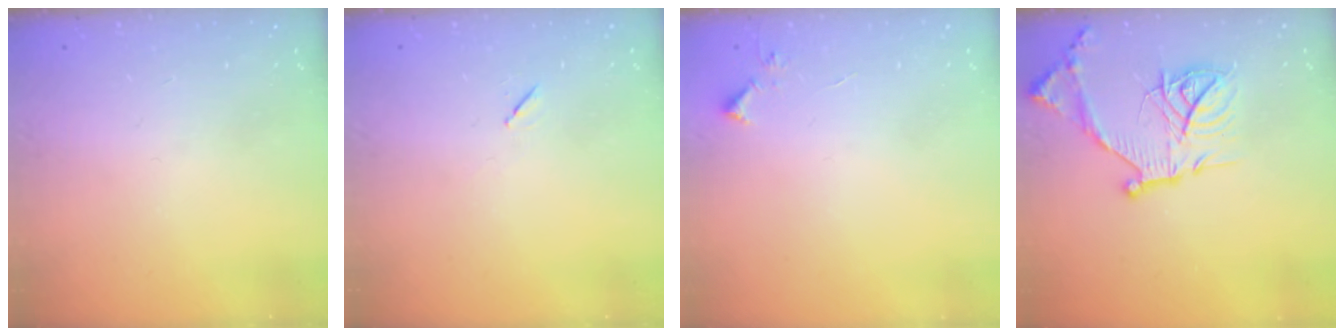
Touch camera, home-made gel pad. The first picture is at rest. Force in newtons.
{"total": 4.3, "press": 3.9, "slide": 1.8}
{"total": 3.8, "press": 3.8, "slide": 0.5}
{"total": 18.5, "press": 18.4, "slide": 1.9}